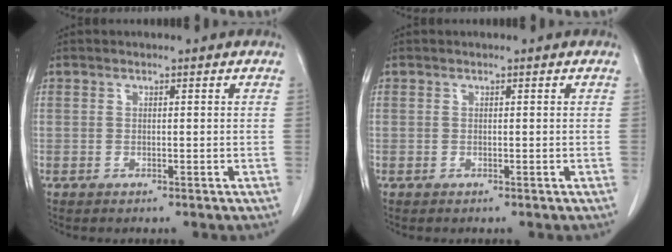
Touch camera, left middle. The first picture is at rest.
{"total": 0.0}